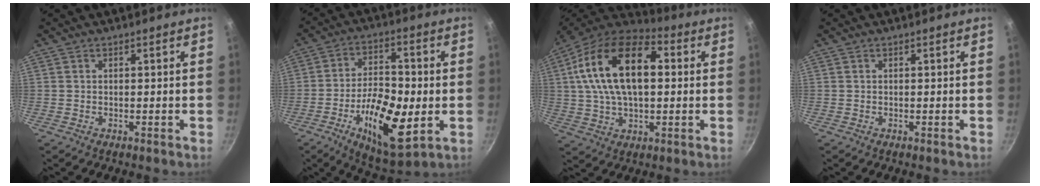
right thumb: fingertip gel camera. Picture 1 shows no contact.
{"total": 16.1, "force": [-3.9, 7.0, 13.9], "torque": [-0.224, 0.012, -0.063]}
{"total": 21.2, "force": [3.6, 12.0, 17.1], "torque": [-0.291, 0.025, 0.044]}
{"total": 0.0}